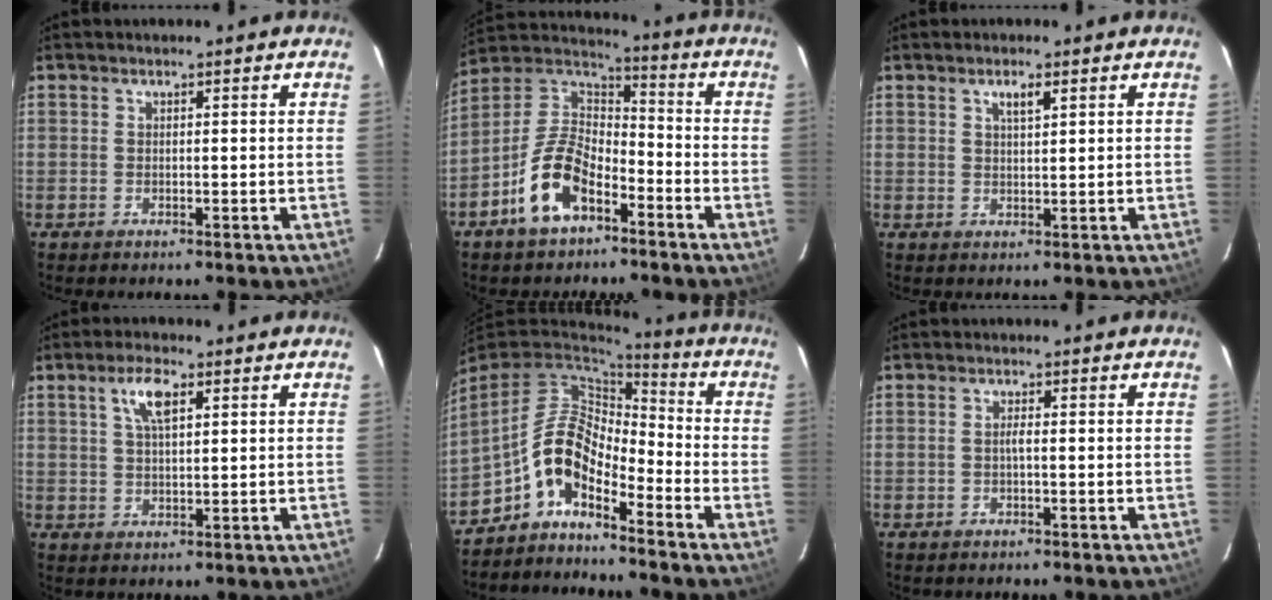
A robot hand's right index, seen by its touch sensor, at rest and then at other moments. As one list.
[{"total": 13.3, "force": [-7.1, 6.9, 8.9], "torque": [-0.187, 0.021, -0.130]}, {"total": 2.3, "force": [1.2, 0.5, 1.8], "torque": [-0.029, 0.003, 0.021]}, {"total": 5.2, "force": [2.3, 1.8, 4.3], "torque": [-0.081, 0.009, 0.043]}, {"total": 8.6, "force": [-5.0, 3.8, 5.9], "torque": [-0.115, 0.020, -0.105]}, {"total": 1.0, "force": [-0.3, 0.0, 1.0], "torque": [-0.018, 0.004, -0.007]}]